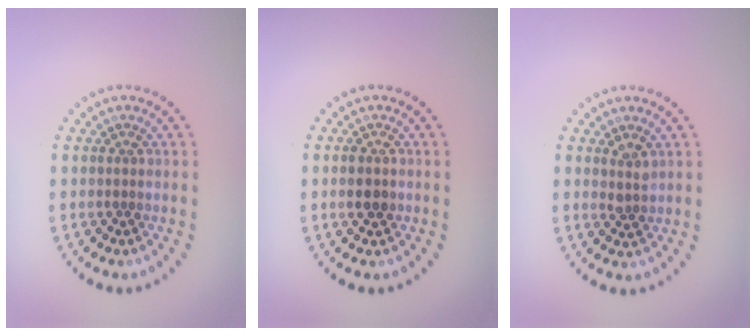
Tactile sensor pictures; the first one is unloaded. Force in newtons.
{"total": 1.6, "press": 1.6, "slide": 0.2}
{"total": 1.2, "press": 1.0, "slide": 0.7}